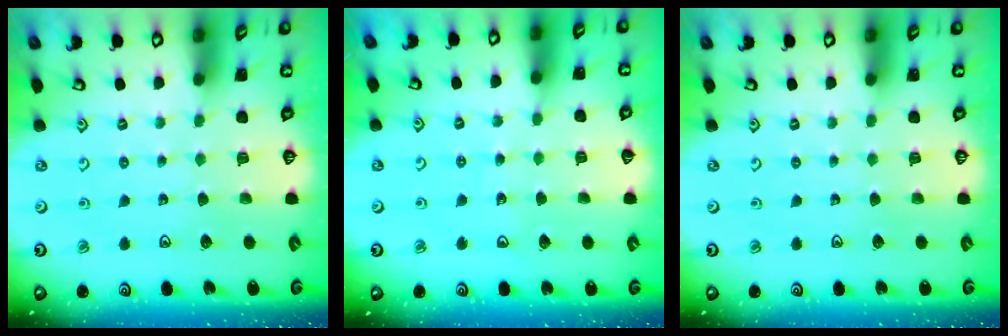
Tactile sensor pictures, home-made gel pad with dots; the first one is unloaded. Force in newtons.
{"total": 4.5, "press": 4.5, "slide": 0.5}
{"total": 0.0}